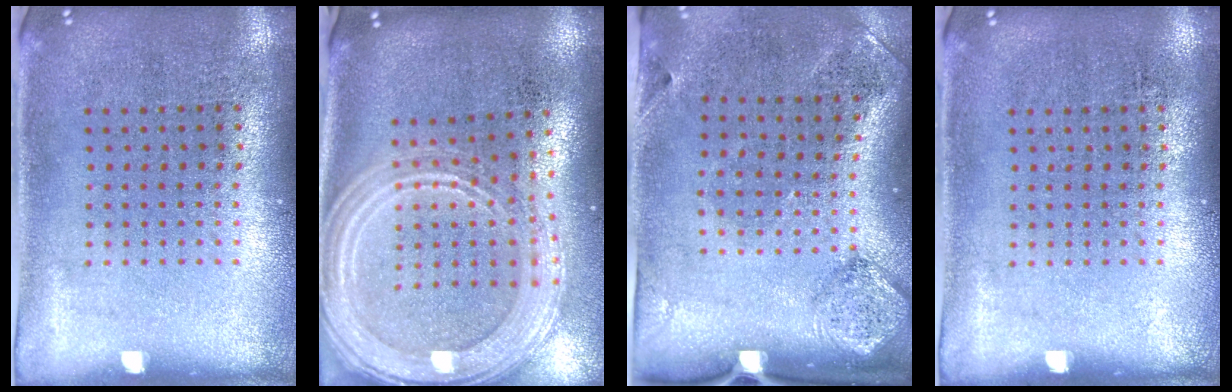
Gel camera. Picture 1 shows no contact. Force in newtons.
{"total": 2.9, "press": 2.3, "slide": 1.7}
{"total": 1.9, "press": 1.1, "slide": 1.6}
{"total": 0.0}